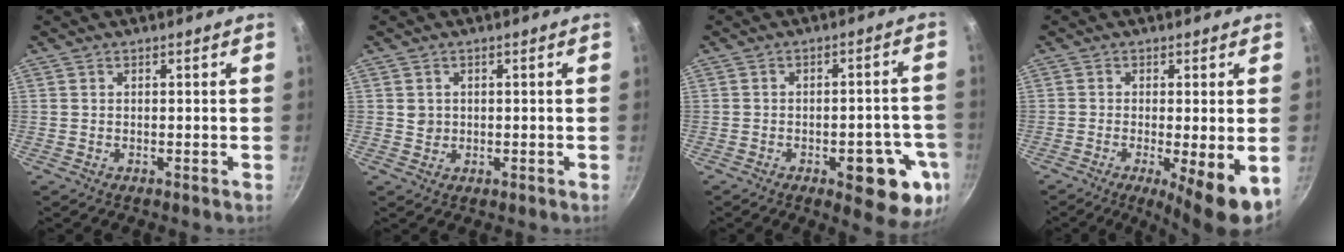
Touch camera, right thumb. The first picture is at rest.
{"total": 1.9, "force": [0.3, 1.8, 0.6], "torque": [-0.003, 0.002, 0.005]}
{"total": 12.8, "force": [-4.7, 5.3, 10.6], "torque": [-0.088, 0.016, -0.056]}
{"total": 8.6, "force": [-2.2, 1.7, 8.1], "torque": [-0.119, -0.009, -0.029]}